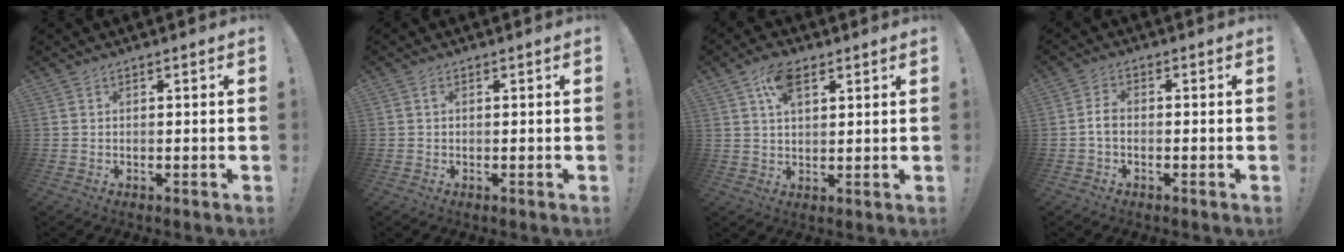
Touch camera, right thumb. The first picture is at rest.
{"total": 0.5, "force": [-0.1, 0.3, 0.4], "torque": [-0.011, 0.003, -0.001]}
{"total": 8.0, "force": [3.9, 4.1, 5.6], "torque": [-0.094, -0.002, 0.071]}
{"total": 3.1, "force": [-0.7, 1.8, 2.4], "torque": [-0.048, 0.007, -0.015]}